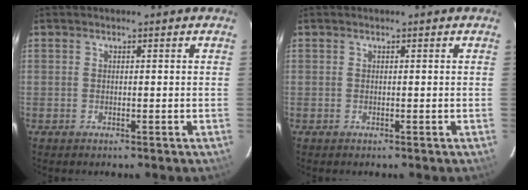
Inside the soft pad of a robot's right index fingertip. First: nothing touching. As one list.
[{"total": 0.0}]